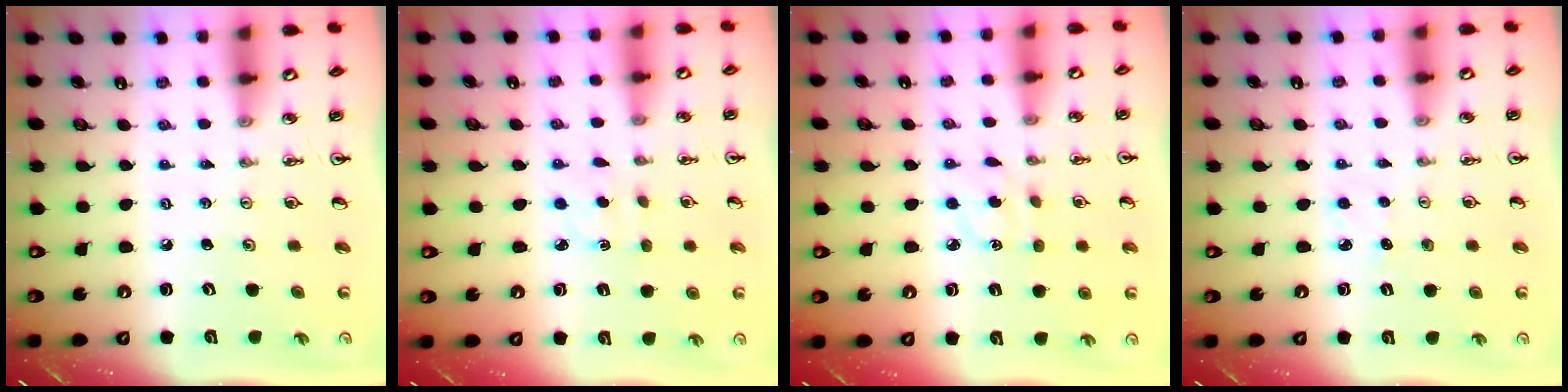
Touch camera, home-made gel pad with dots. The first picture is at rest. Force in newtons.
{"total": 1.6, "press": 1.5, "slide": 0.5}
{"total": 3.3, "press": 3.2, "slide": 0.7}
{"total": 3.4, "press": 3.4, "slide": 0.5}